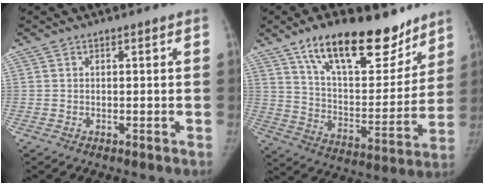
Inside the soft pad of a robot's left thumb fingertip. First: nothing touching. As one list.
[{"total": 23.0, "force": [15.5, 10.0, 13.7], "torque": [-0.168, -0.065, 0.256]}]